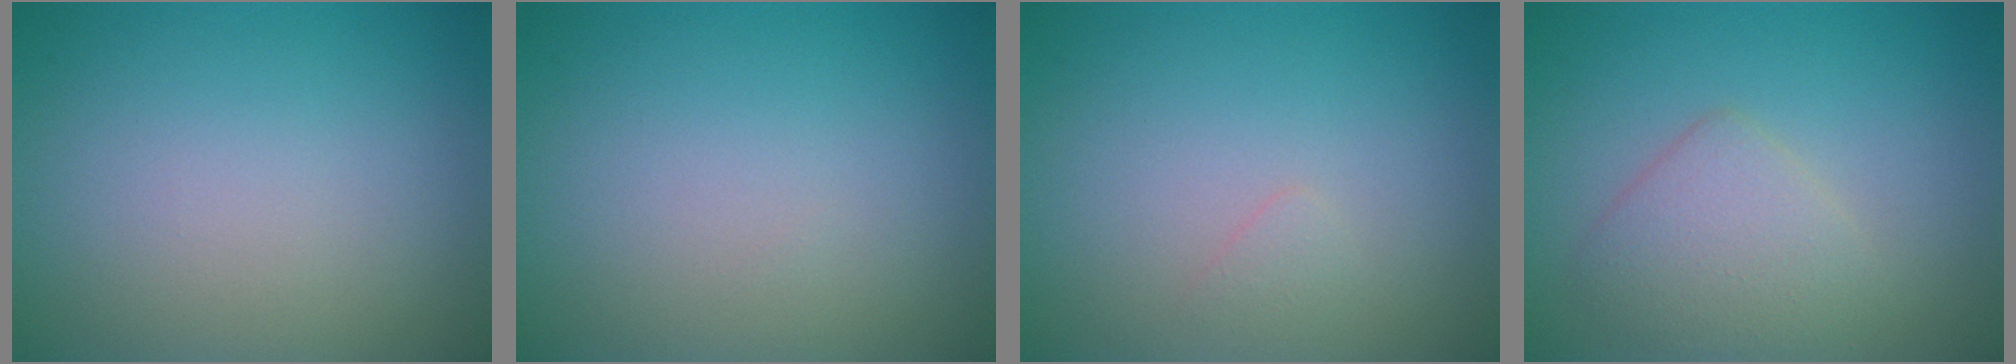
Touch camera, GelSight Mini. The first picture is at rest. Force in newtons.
{"total": 0.0}
{"total": 0.6, "press": 0.6, "slide": 0.1}
{"total": 3.0, "press": 3.0, "slide": 0.1}